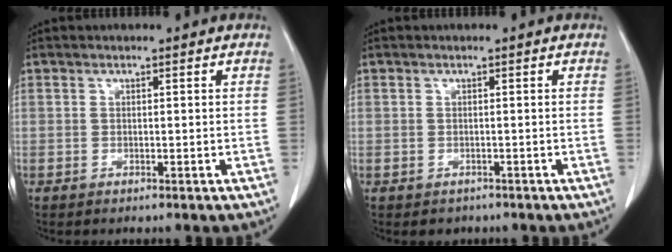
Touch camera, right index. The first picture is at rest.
{"total": 1.6, "force": [-0.9, 1.3, 0.0], "torque": [-0.006, 0.002, -0.011]}